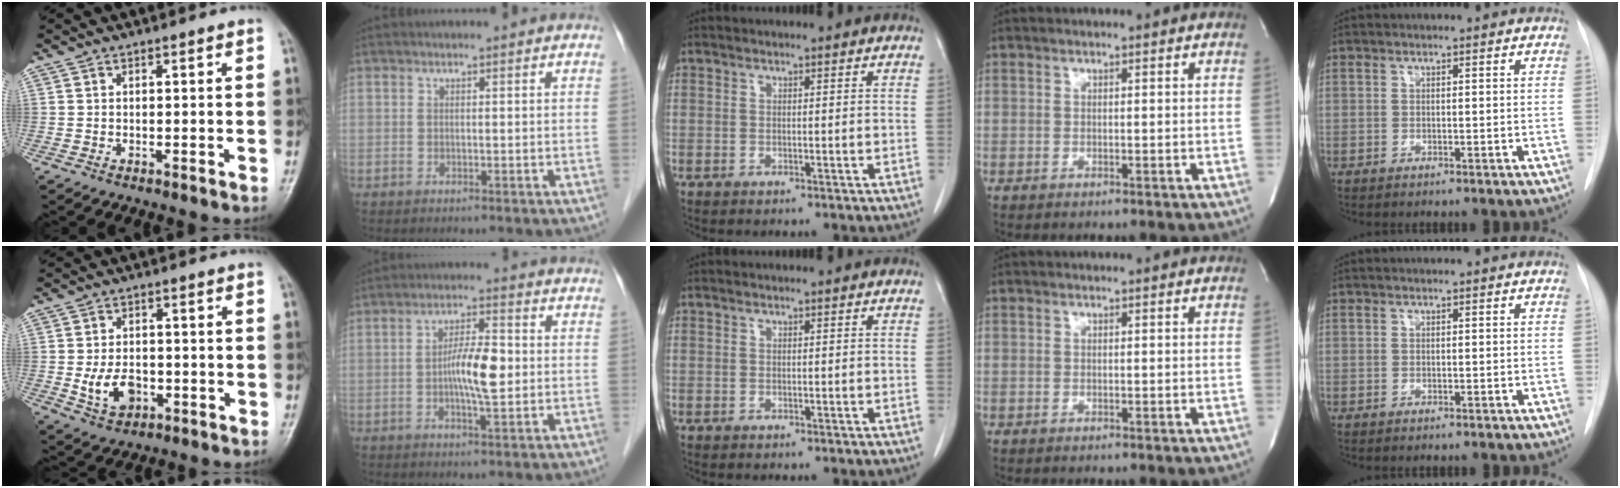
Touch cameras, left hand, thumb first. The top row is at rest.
{"thumb": {"total": 6.6, "force": [-1.7, 4.5, 4.5], "torque": [-0.065, 0.006, -0.024]}, "index": {"total": 6.4, "force": [-0.6, 1.3, 6.2], "torque": [-0.116, 0.003, -0.013]}}